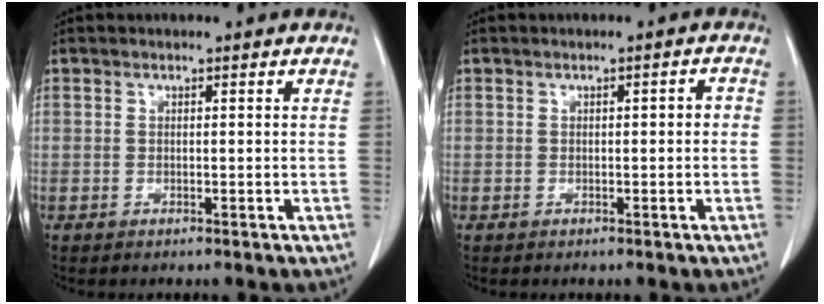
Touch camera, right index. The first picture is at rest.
{"total": 1.4, "force": [-0.2, 0.5, 1.3], "torque": [-0.014, 0.004, -0.002]}